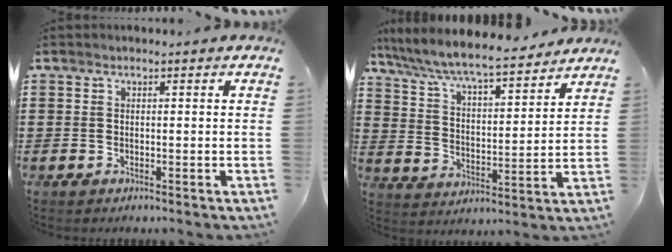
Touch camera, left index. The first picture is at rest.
{"total": 7.5, "force": [6.9, 0.4, 2.9], "torque": [-0.083, -0.041, 0.115]}